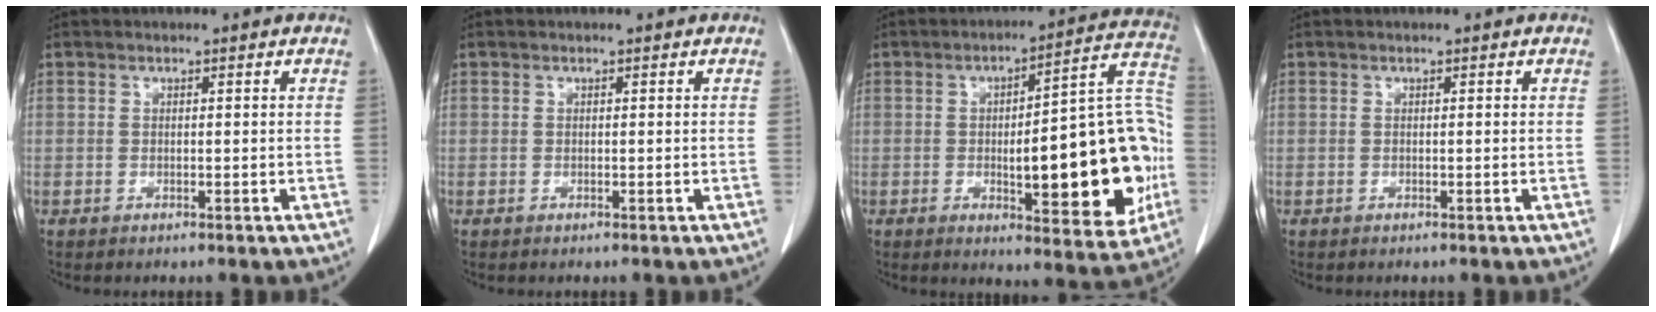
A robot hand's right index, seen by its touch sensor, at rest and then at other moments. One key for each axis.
{"total": 0.0}
{"total": 22.1, "fx": -3.5, "fy": 5.5, "fz": 21.1, "tx": -0.224, "ty": 0.032, "tz": -0.032}
{"total": 0.0}